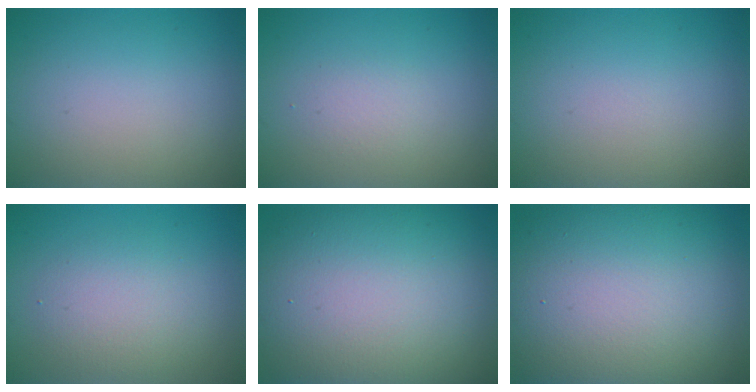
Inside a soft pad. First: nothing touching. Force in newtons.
{"total": 1.3, "press": 1.3, "slide": 0.1}
{"total": 0.0}
{"total": 3.2, "press": 3.2, "slide": 0.1}
{"total": 16.3, "press": 16.3, "slide": 0.9}
{"total": 17.9, "press": 17.9, "slide": 0.5}